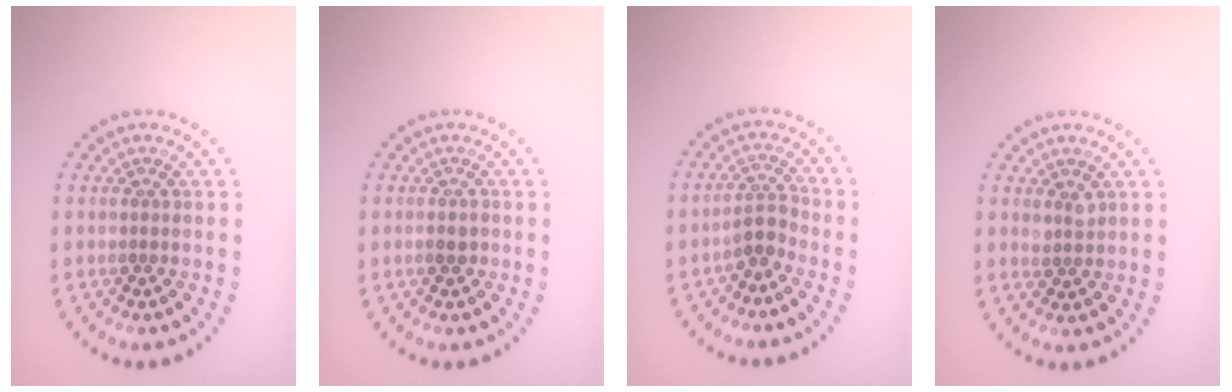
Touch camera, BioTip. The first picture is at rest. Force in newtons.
{"total": 1.2, "press": 1.1, "slide": 0.3}
{"total": 1.8, "press": 1.4, "slide": 1.2}
{"total": 1.2, "press": 1.1, "slide": 0.4}